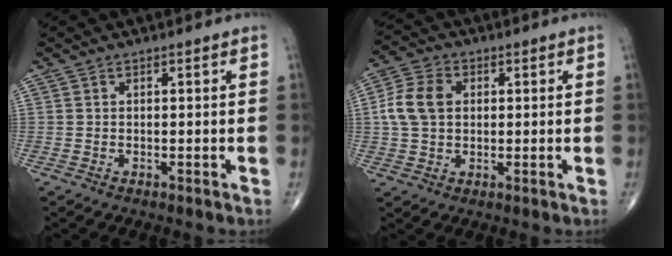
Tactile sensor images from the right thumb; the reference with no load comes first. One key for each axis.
{"total": 8.2, "fx": 1.1, "fy": 6.0, "fz": 5.5, "tx": -0.106, "ty": 0.012, "tz": 0.017}